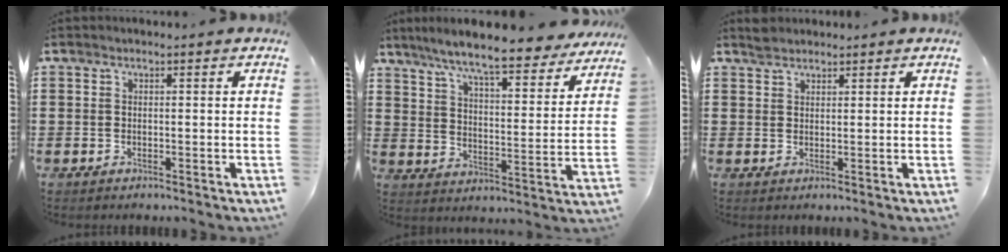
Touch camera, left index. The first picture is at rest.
{"total": 8.6, "force": [7.5, -0.3, 4.1], "torque": [-0.102, -0.050, 0.123]}
{"total": 1.9, "force": [1.8, 0.6, 0.2], "torque": [-0.007, 0.003, 0.036]}